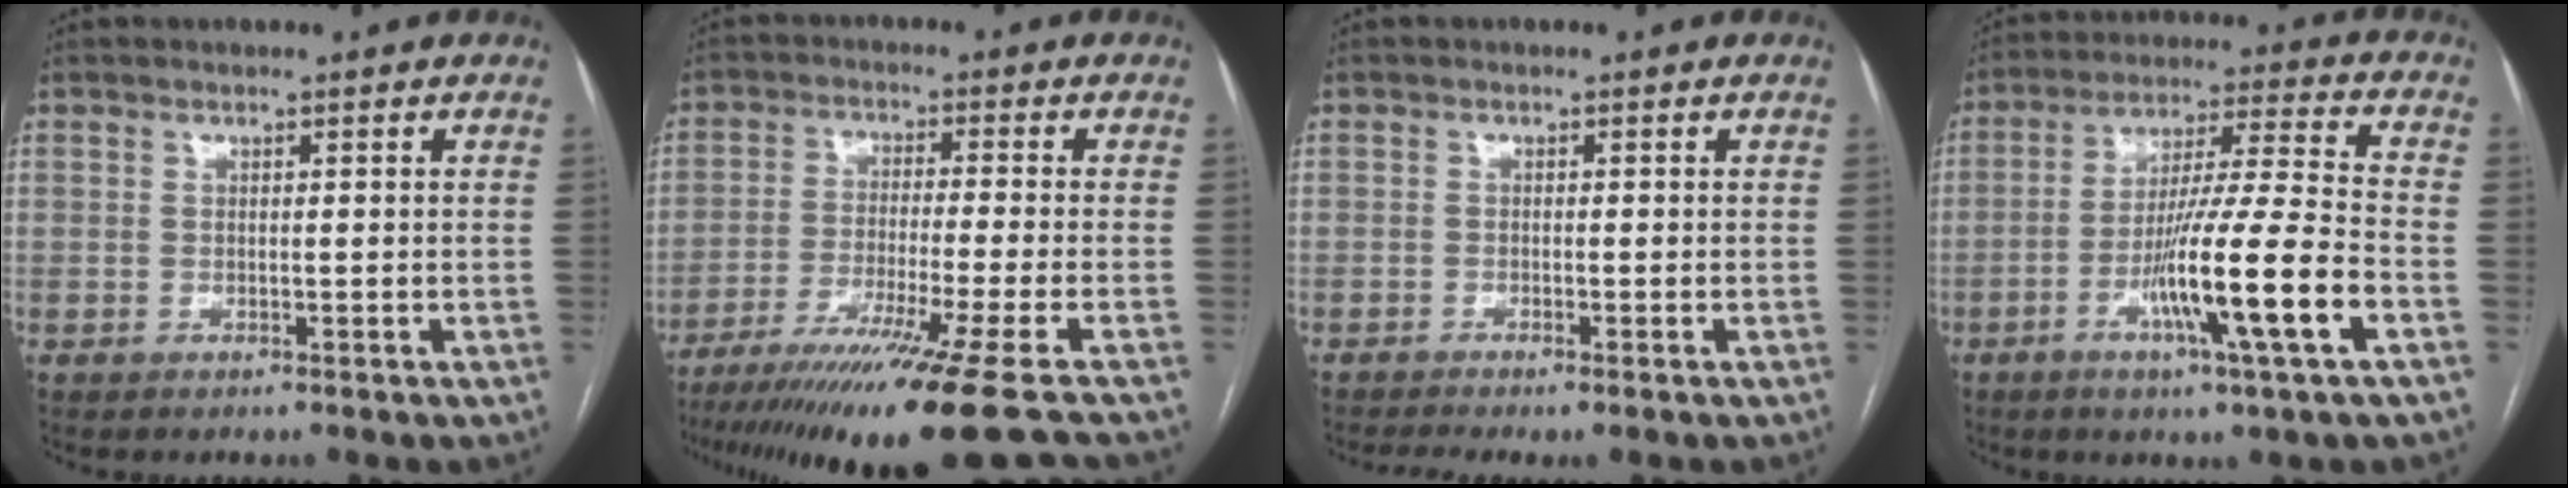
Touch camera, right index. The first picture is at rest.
{"total": 18.4, "force": [-14.1, -2.2, 11.7], "torque": [-0.165, -0.061, -0.229]}
{"total": 3.7, "force": [-2.8, 0.1, 2.4], "torque": [-0.036, -0.006, -0.043]}
{"total": 15.4, "force": [-5.6, -0.8, 14.3], "torque": [-0.255, -0.011, -0.100]}